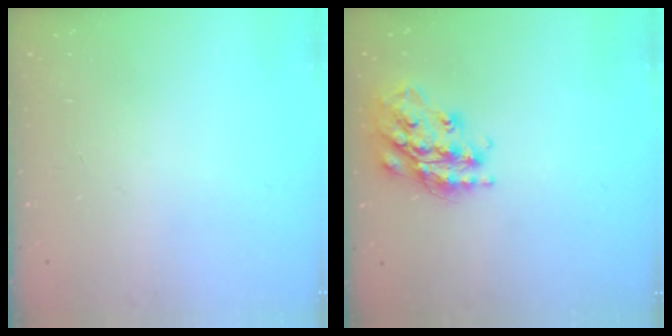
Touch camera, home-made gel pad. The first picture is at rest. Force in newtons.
{"total": 17.8, "press": 17.8, "slide": 1.3}